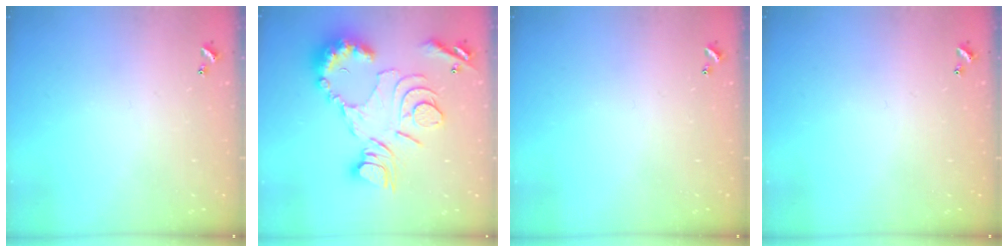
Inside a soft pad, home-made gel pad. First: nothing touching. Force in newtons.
{"total": 18.4, "press": 18.3, "slide": 1.7}
{"total": 0.0}
{"total": 0.0}